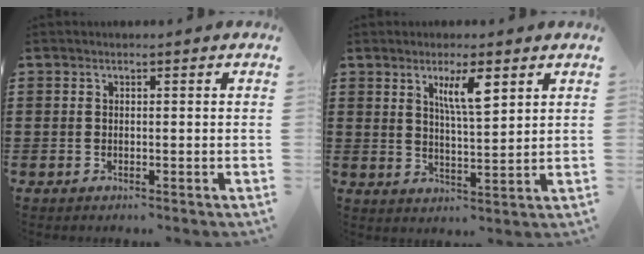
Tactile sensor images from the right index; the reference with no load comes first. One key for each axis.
{"total": 5.9, "fx": 3.0, "fy": 1.3, "fz": 4.9, "tx": -0.096, "ty": 0.004, "tz": 0.048}